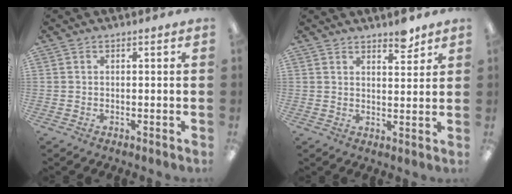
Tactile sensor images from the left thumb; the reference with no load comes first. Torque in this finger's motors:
{"motor_torque": [-0.32, -0.32, -0.44, 0.21, 0.08]}